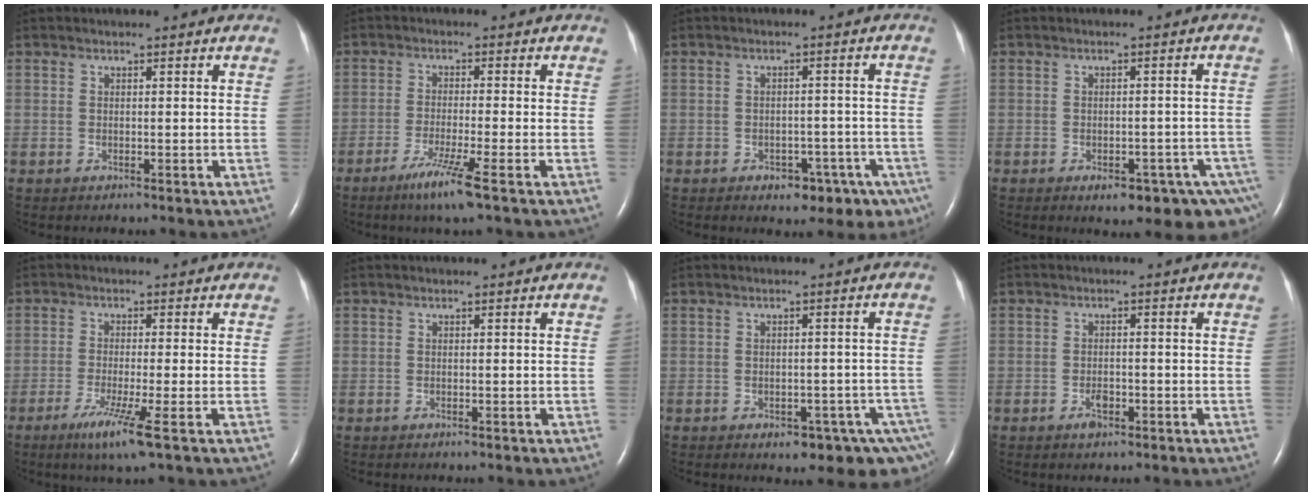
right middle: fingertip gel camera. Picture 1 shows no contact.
{"total": 6.0, "force": [-3.6, -0.8, 4.7], "torque": [-0.094, -0.020, -0.068]}
{"total": 7.7, "force": [-4.7, 4.6, 4.1], "torque": [-0.036, 0.018, -0.057]}
{"total": 11.0, "force": [-7.0, 4.7, 7.2], "torque": [-0.065, 0.008, -0.084]}
{"total": 5.8, "force": [-3.0, -0.8, 4.9], "torque": [-0.095, -0.023, -0.057]}
{"total": 0.0}
{"total": 8.5, "force": [-5.3, 3.8, 5.4], "torque": [-0.051, 0.009, -0.068]}
{"total": 1.9, "force": [-1.1, 0.9, 1.2], "torque": [-0.024, 0.001, -0.018]}